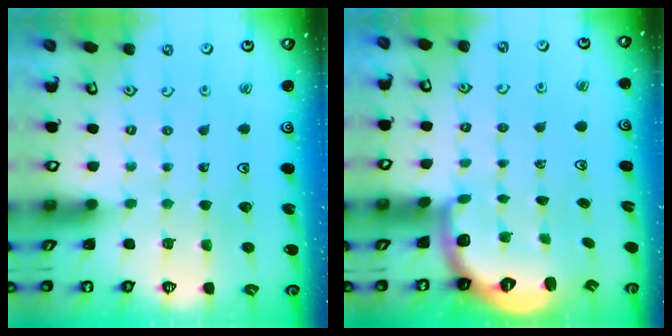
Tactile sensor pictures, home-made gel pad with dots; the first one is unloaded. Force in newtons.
{"total": 2.7, "press": 1.7, "slide": 2.1}